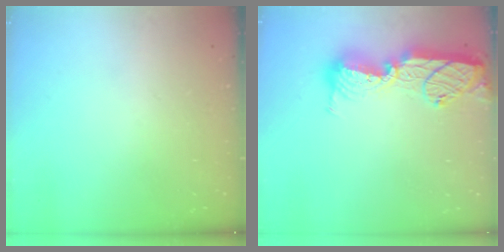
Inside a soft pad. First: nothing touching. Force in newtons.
{"total": 14.9, "press": 14.9, "slide": 0.9}